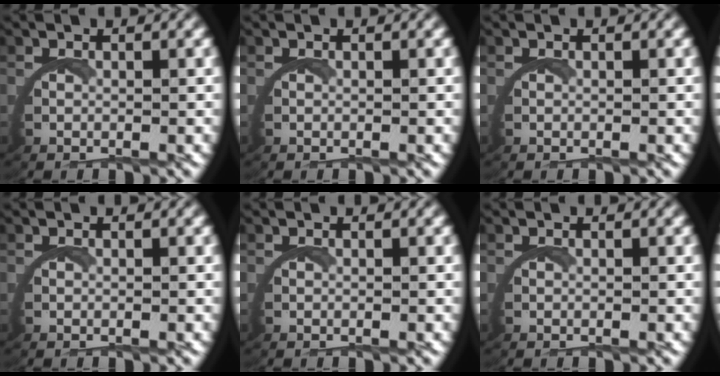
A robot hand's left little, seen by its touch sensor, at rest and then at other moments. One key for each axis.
{"total": 0.0}
{"total": 0.0}
{"total": 0.0}
{"total": 0.0}
{"total": 0.0}